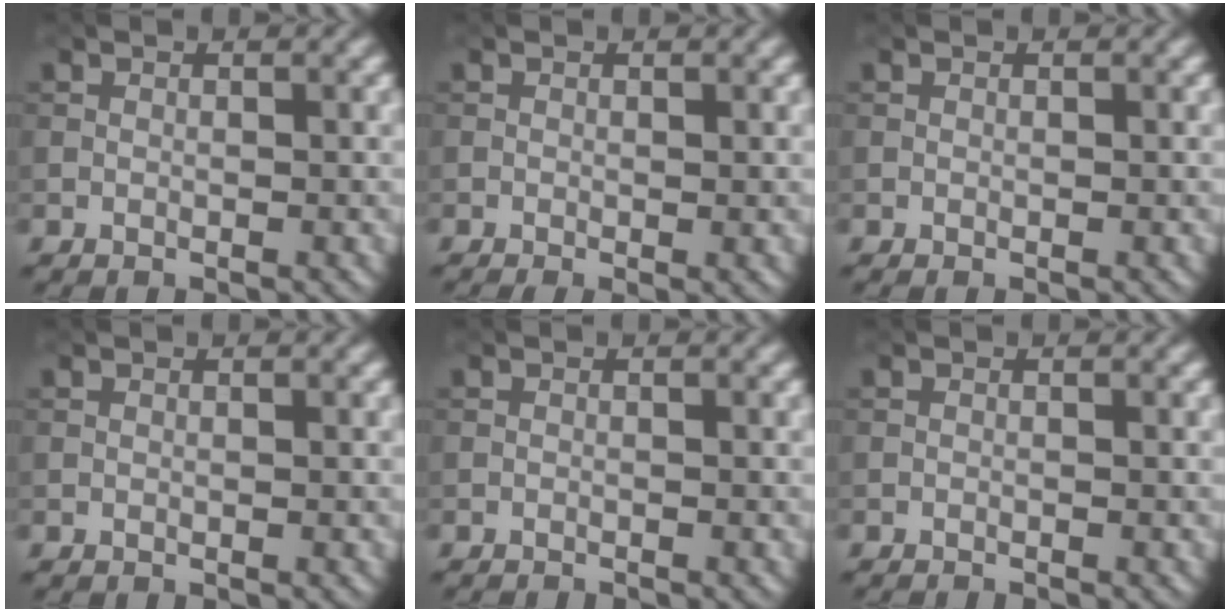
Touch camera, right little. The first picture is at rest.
{"total": 1.0, "force": [-0.2, 0.3, 0.9], "torque": [-0.022, -0.002, -0.006]}
{"total": 0.0}
{"total": 0.0}
{"total": 1.1, "force": [-1.1, -0.2, 0.3], "torque": [-0.005, -0.011, -0.020]}
{"total": 1.1, "force": [-1.0, -0.1, 0.4], "torque": [-0.006, -0.010, -0.019]}